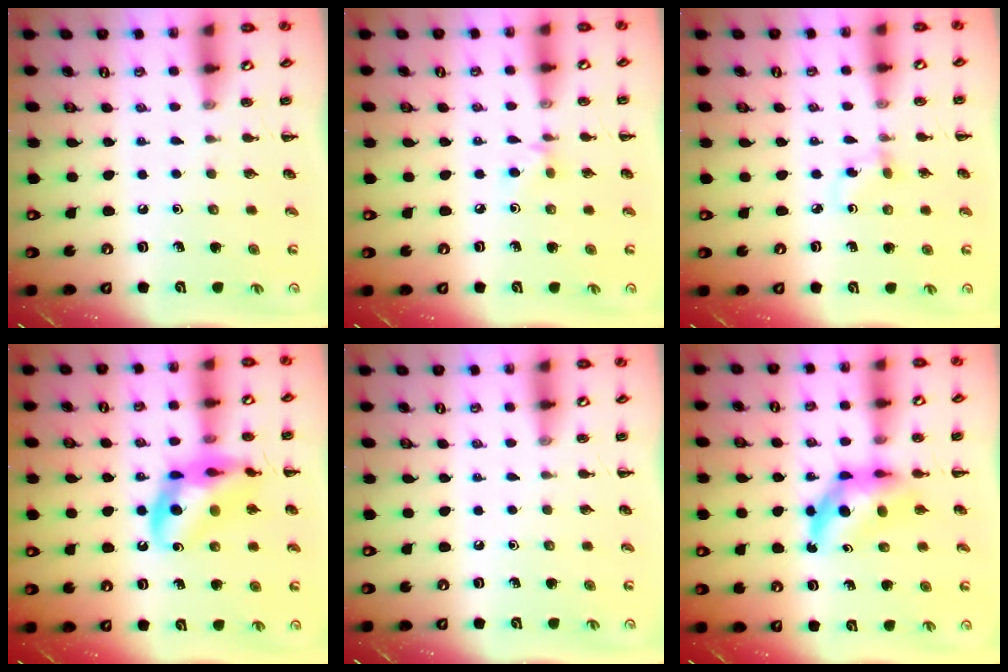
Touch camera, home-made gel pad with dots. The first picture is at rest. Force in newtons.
{"total": 4.4, "press": 4.2, "slide": 1.4}
{"total": 3.0, "press": 2.7, "slide": 1.2}
{"total": 14.9, "press": 14.6, "slide": 3.1}
{"total": 0.0}
{"total": 6.8, "press": 6.6, "slide": 1.7}